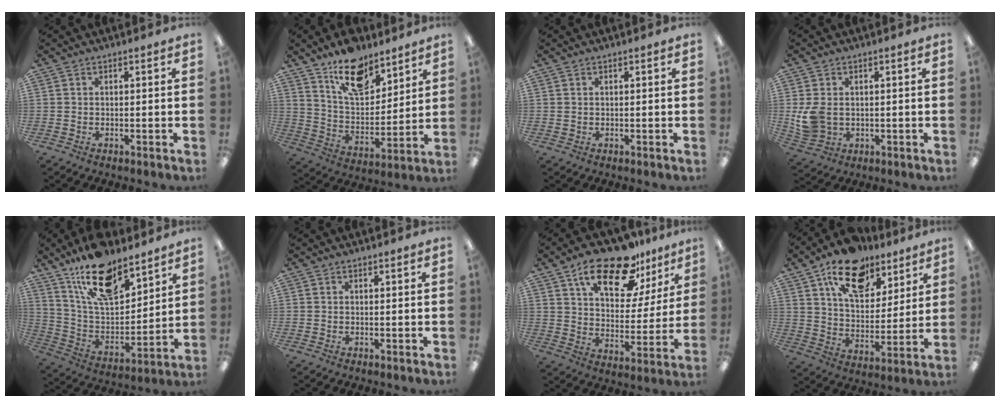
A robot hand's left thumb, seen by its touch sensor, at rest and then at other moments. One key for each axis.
{"total": 15.8, "fx": 11.4, "fy": 7.8, "fz": 7.7, "tx": -0.121, "ty": -0.064, "tz": 0.204}
{"total": 0.8, "fx": 0.6, "fy": 0.5, "fz": 0.2, "tx": -0.006, "ty": 0.002, "tz": 0.010}
{"total": 6.9, "fx": 0.6, "fy": 5.6, "fz": 4.1, "tx": -0.086, "ty": 0.006, "tz": 0.015}
{"total": 19.1, "fx": 13.5, "fy": 8.3, "fz": 10.7, "tx": -0.188, "ty": -0.068, "tz": 0.235}
{"total": 0.0}
{"total": 19.0, "fx": 13.1, "fy": 8.2, "fz": 11.1, "tx": -0.173, "ty": -0.074, "tz": 0.220}
{"total": 17.3, "fx": 11.1, "fy": 9.7, "fz": 9.0, "tx": -0.137, "ty": -0.055, "tz": 0.196}